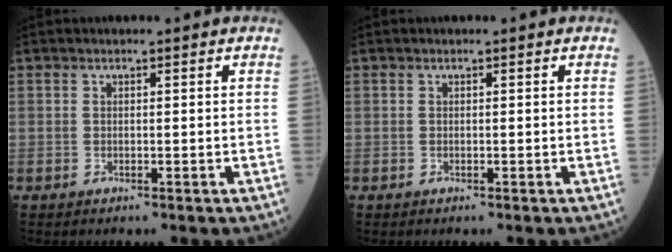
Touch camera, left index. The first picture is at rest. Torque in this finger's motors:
{"motor_torque": [-0.01, 0.00, 0.00, 0.01]}